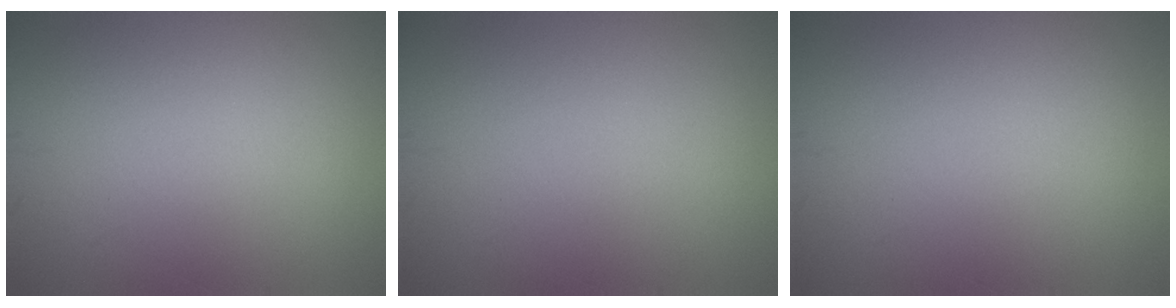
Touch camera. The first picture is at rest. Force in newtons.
{"total": 0.0}
{"total": 0.0}